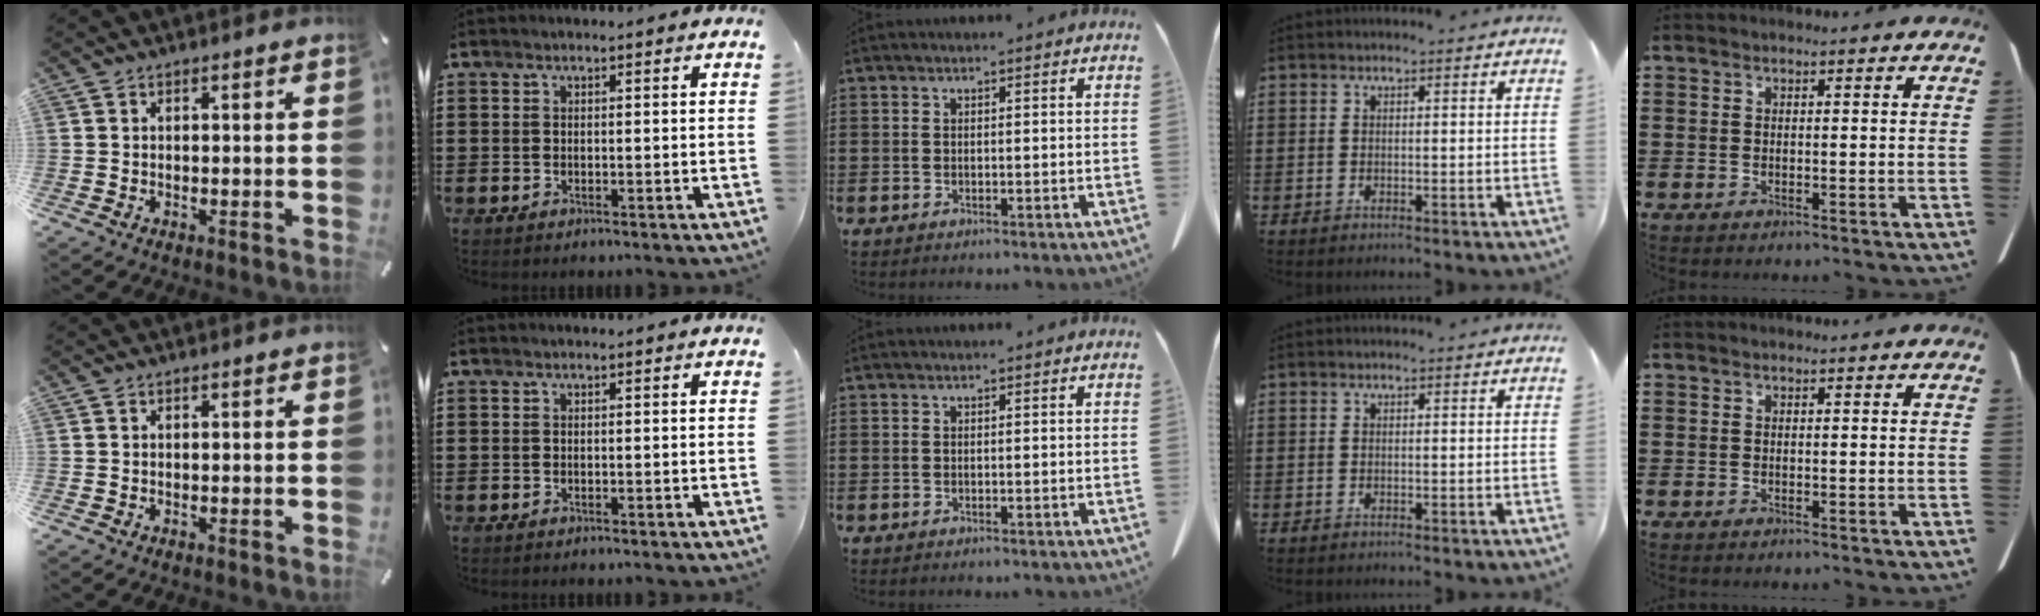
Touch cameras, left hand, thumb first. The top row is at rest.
{}